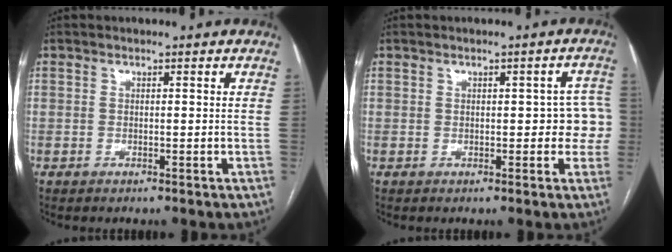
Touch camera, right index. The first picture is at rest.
{"total": 4.7, "force": [0.0, 2.5, 4.0], "torque": [-0.027, 0.031, 0.001]}